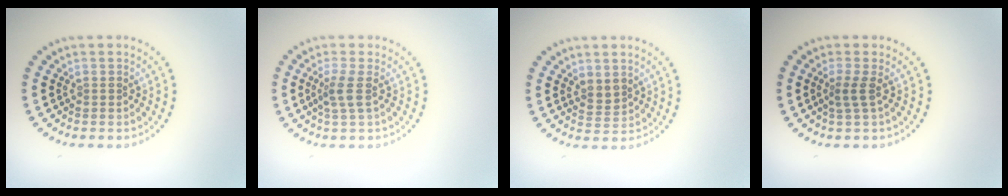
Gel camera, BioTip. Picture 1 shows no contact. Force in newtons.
{"total": 2.1, "press": 1.6, "slide": 1.4}
{"total": 1.6, "press": 1.4, "slide": 0.7}
{"total": 1.6, "press": 1.0, "slide": 1.2}